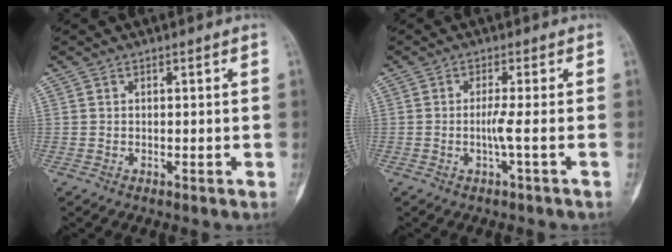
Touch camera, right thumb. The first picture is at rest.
{"total": 2.6, "force": [-0.6, -0.6, 2.4], "torque": [-0.061, -0.003, -0.015]}